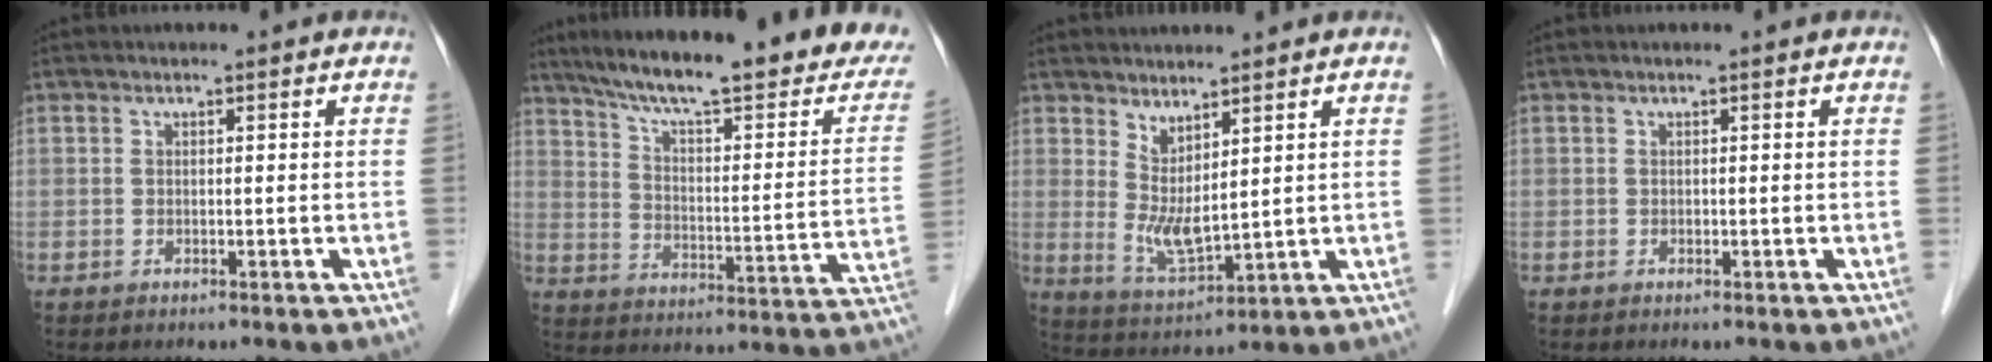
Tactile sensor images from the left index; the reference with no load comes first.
{"total": 27.0, "force": [21.9, 3.8, 15.3], "torque": [-0.229, -0.031, 0.290]}
{"total": 5.3, "force": [2.6, 1.4, 4.4], "torque": [-0.100, -0.017, 0.067]}
{"total": 0.0}